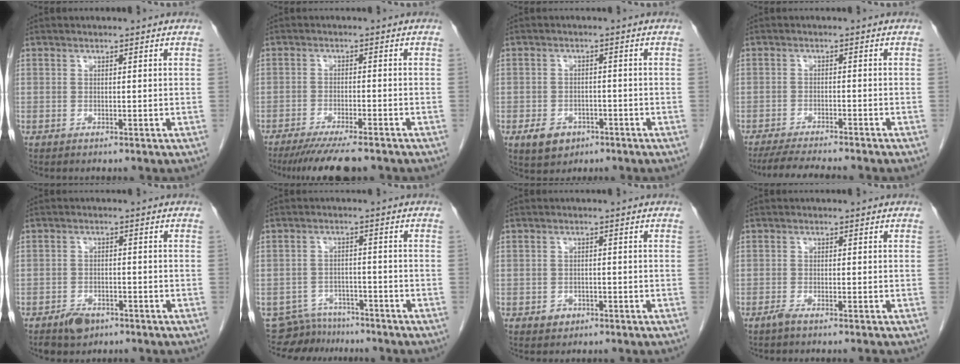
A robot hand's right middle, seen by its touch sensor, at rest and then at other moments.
{"total": 9.3, "force": [-7.8, 0.9, 5.1], "torque": [-0.076, -0.021, -0.120]}
{"total": 4.9, "force": [-2.7, 3.5, 2.2], "torque": [-0.039, 0.000, -0.034]}
{"total": 8.4, "force": [-7.4, 0.3, 3.8], "torque": [-0.060, -0.019, -0.116]}
{"total": 3.8, "force": [-2.6, 2.2, 1.7], "torque": [-0.030, 0.001, -0.037]}
{"total": 7.9, "force": [-7.4, 2.8, 0.1], "torque": [-0.001, 0.004, -0.108]}
{"total": 1.7, "force": [-0.9, 1.3, 0.5], "torque": [-0.011, 0.003, -0.009]}
{"total": 1.6, "force": [-1.3, -0.1, 0.8], "torque": [-0.020, -0.003, -0.026]}